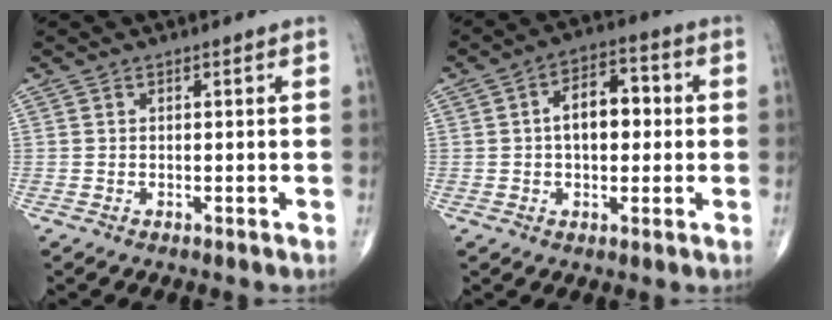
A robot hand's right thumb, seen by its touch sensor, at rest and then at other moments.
{"total": 9.1, "force": [0.5, 5.5, 7.3], "torque": [-0.093, 0.023, 0.001]}